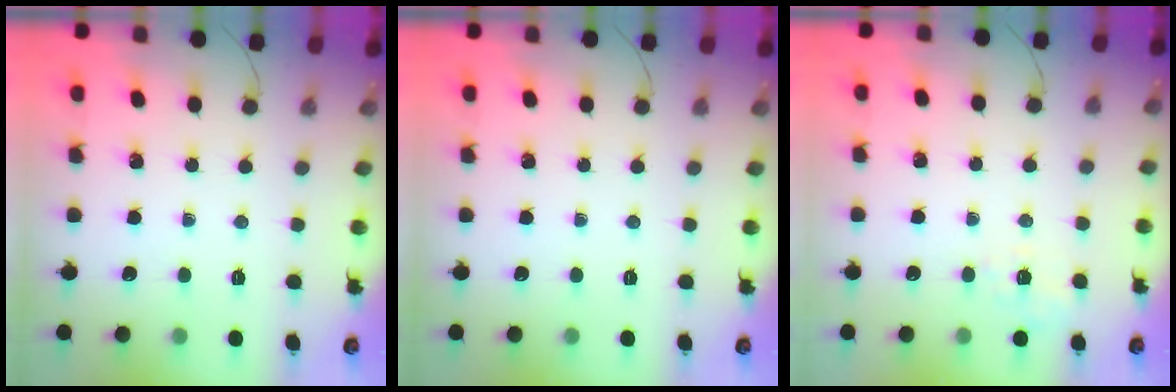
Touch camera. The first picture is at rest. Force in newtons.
{"total": 0.0}
{"total": 1.6, "press": 0.2, "slide": 1.6}